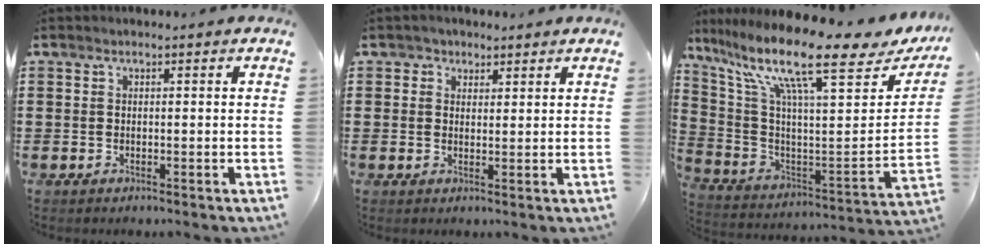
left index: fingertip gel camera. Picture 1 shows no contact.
{"total": 1.7, "force": [1.3, 1.1, -0.1], "torque": [0.004, 0.004, 0.024]}
{"total": 14.9, "force": [10.5, 1.4, 10.5], "torque": [-0.219, -0.073, 0.161]}